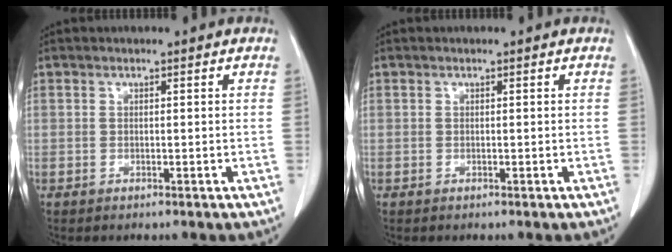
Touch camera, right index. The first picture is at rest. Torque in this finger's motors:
{"motor_torque": [0.00, 0.00, 0.01, 0.00]}